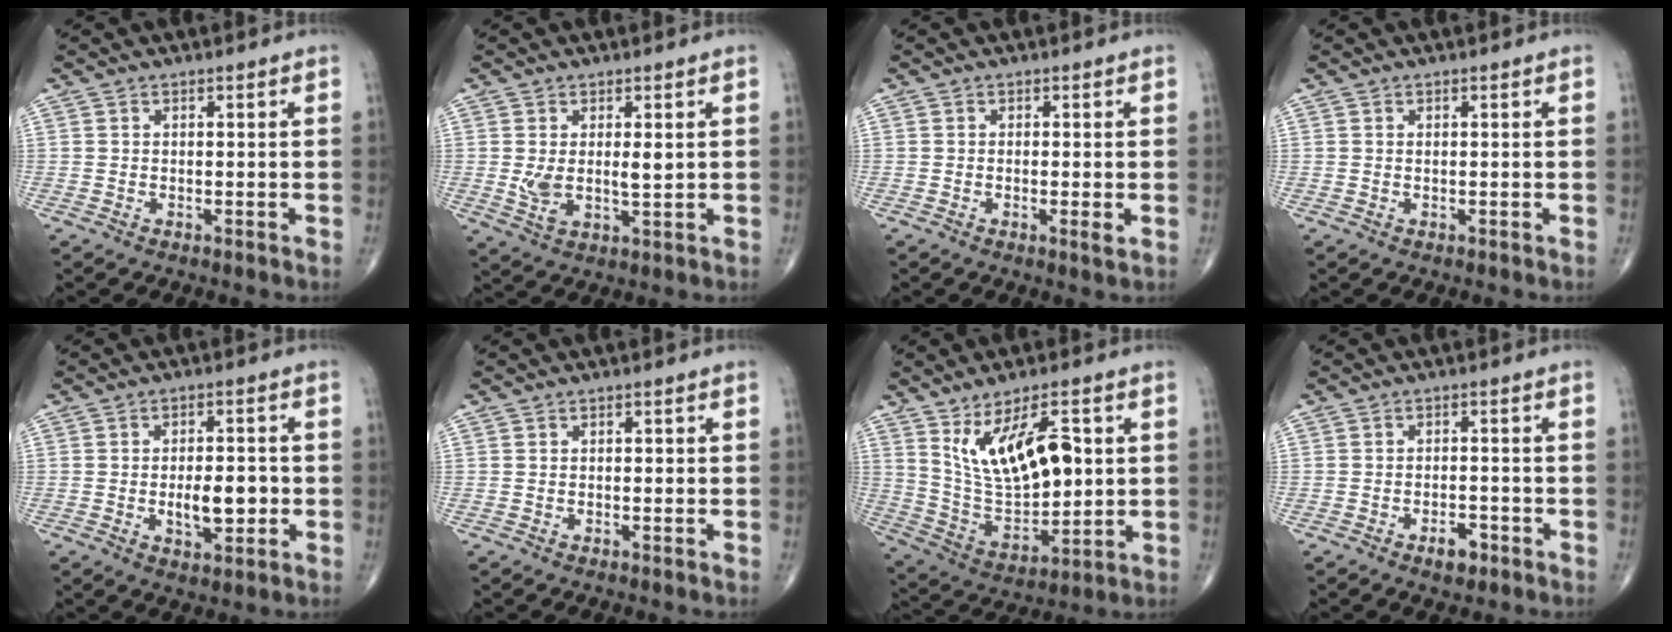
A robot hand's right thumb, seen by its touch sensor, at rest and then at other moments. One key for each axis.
{"total": 5.6, "fx": 0.8, "fy": 2.4, "fz": 5.0, "tx": -0.084, "ty": -0.014, "tz": 0.021}
{"total": 1.7, "fx": -0.3, "fy": 0.2, "fz": 1.7, "tx": -0.032, "ty": -0.007, "tz": -0.008}
{"total": 0.0}
{"total": 8.2, "fx": -1.6, "fy": 4.3, "fz": 6.7, "tx": -0.080, "ty": 0.011, "tz": -0.021}
{"total": 0.5, "fx": 0.0, "fy": 0.3, "fz": 0.4, "tx": -0.003, "ty": 0.000, "tz": -0.001}
{"total": 16.5, "fx": 4.4, "fy": 7.9, "fz": 13.8, "tx": -0.218, "ty": -0.018, "tz": 0.098}
{"total": 3.5, "fx": -2.0, "fy": 1.8, "fz": 2.2, "tx": -0.024, "ty": 0.011, "tz": -0.030}